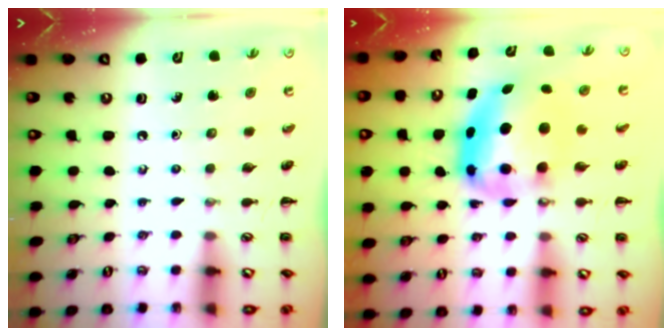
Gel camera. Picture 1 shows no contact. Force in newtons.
{"total": 7.5, "press": 7.3, "slide": 1.7}